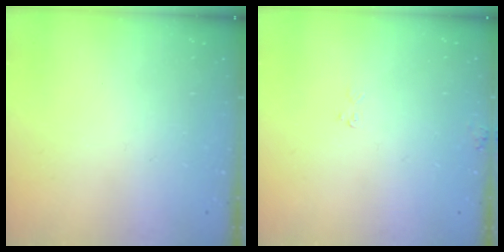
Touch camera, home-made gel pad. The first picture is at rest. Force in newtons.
{"total": 5.2, "press": 5.2, "slide": 0.3}